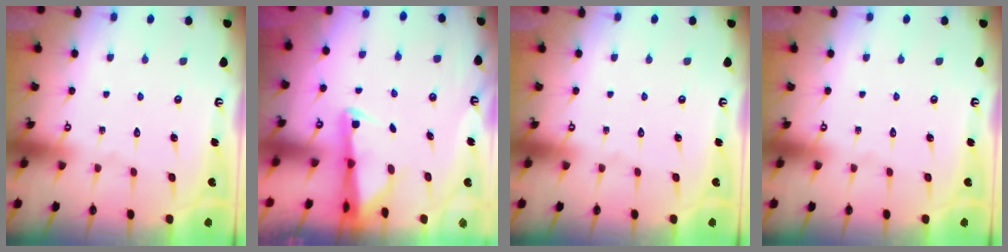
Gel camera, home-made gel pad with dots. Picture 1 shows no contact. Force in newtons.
{"total": 2.6, "press": 2.6, "slide": 0.5}
{"total": 0.0}
{"total": 0.0}